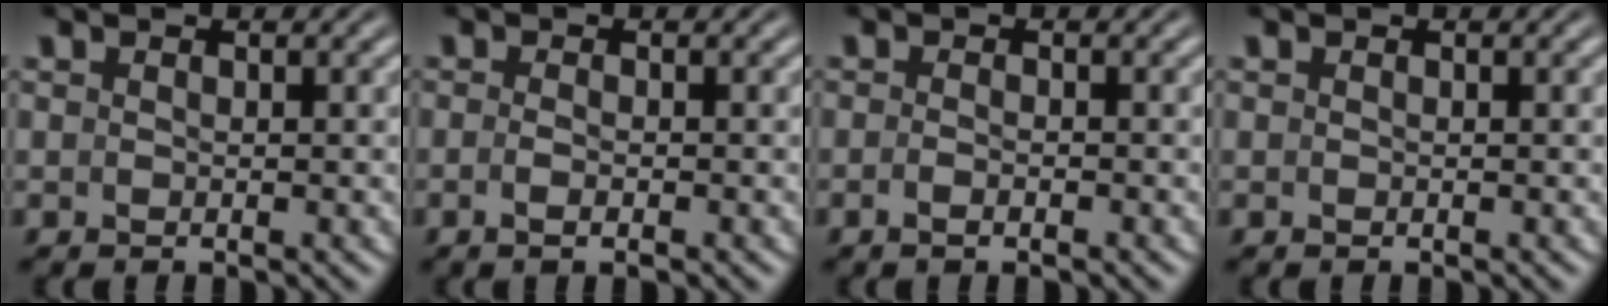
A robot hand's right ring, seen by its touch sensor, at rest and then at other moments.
{"total": 1.3, "force": [-1.0, -0.1, 0.9], "torque": [-0.024, -0.004, -0.015]}
{"total": 1.2, "force": [-1.1, -0.1, 0.6], "torque": [-0.015, -0.001, -0.019]}
{"total": 0.0}